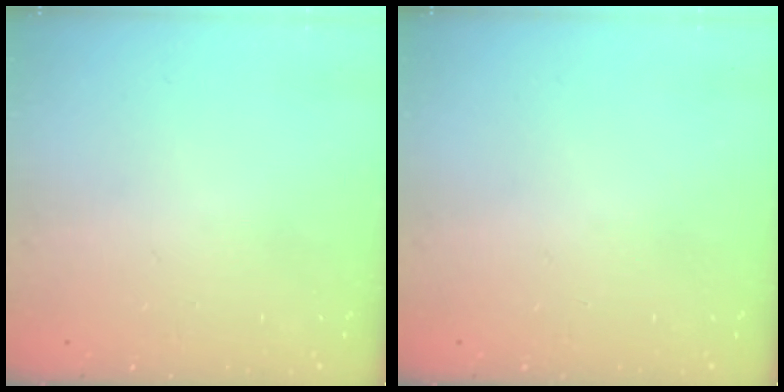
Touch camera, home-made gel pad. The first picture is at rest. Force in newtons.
{"total": 0.0}